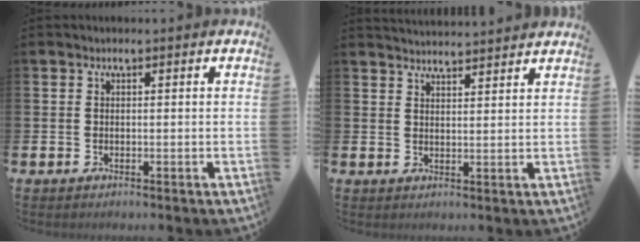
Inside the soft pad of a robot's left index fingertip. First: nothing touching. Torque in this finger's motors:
{"motor_torque": [0.02, -0.75, -0.39, 0.01]}